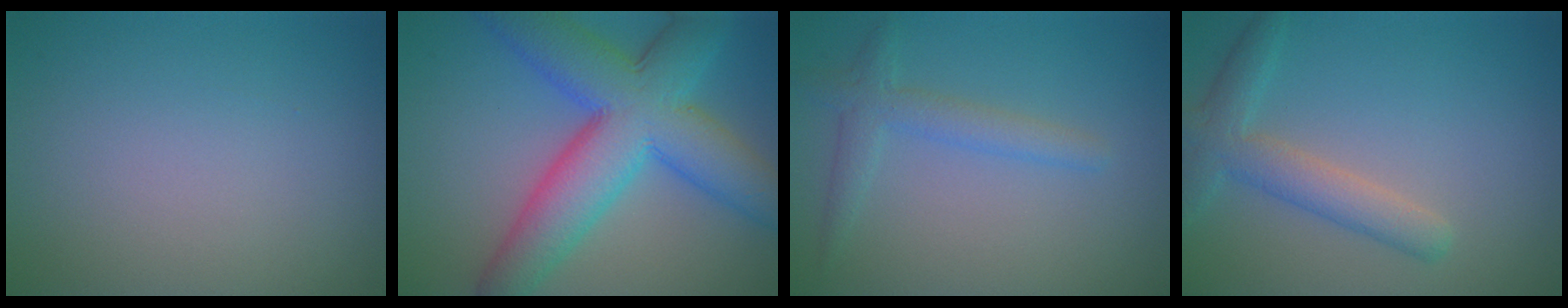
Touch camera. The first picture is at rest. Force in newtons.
{"total": 10.6, "press": 10.6, "slide": 0.2}
{"total": 2.4, "press": 2.4, "slide": 0.2}
{"total": 3.6, "press": 3.6, "slide": 0.2}